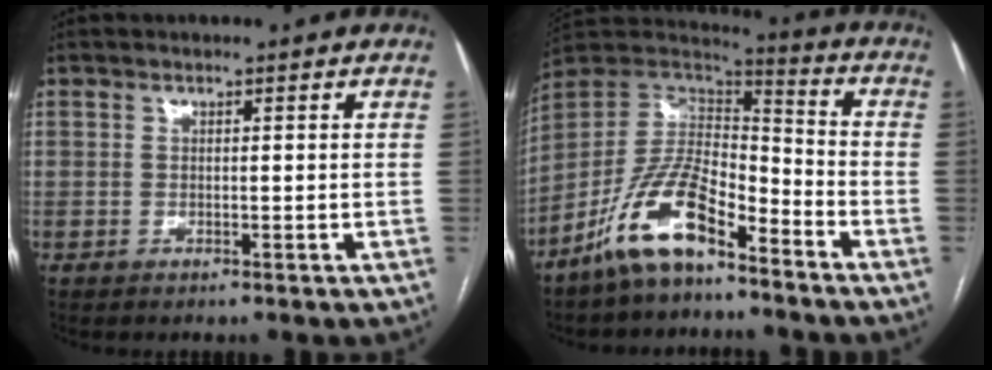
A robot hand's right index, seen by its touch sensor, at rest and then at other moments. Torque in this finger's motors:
{"motor_torque": [1.14, -1.00, 1.05, 0.21]}